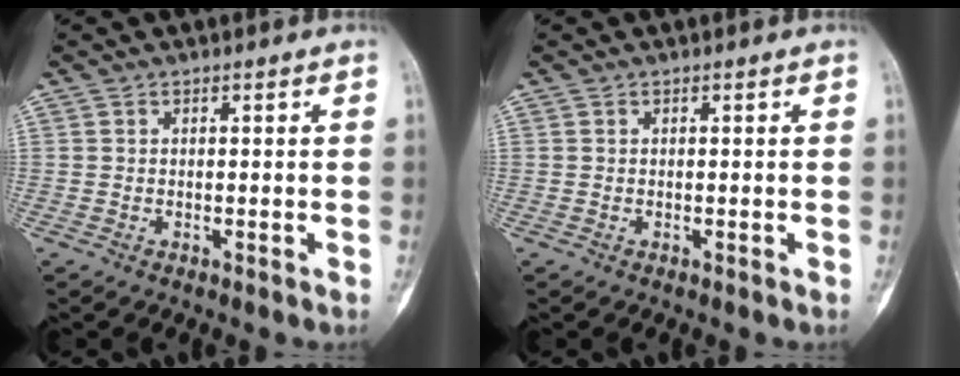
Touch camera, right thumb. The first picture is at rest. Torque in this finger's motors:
{"motor_torque": [0.11, -0.11, 0.04, -0.06, 0.04]}